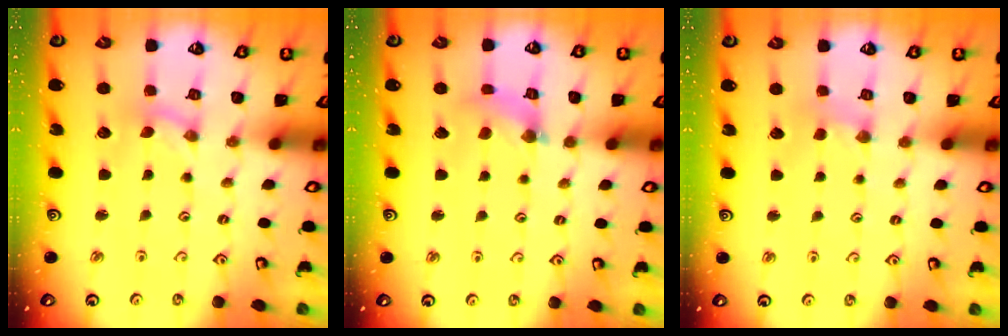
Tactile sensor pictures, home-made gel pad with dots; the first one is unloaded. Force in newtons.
{"total": 2.5, "press": 2.4, "slide": 0.4}
{"total": 1.8, "press": 1.7, "slide": 0.4}